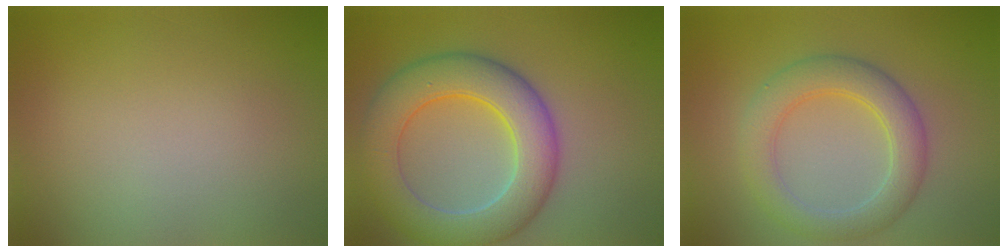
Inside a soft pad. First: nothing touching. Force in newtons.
{"total": 8.4, "press": 8.4, "slide": 0.6}
{"total": 4.7, "press": 4.7, "slide": 0.2}